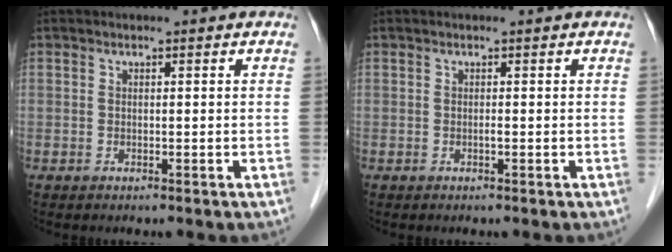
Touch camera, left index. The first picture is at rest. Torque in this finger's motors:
{"motor_torque": [0.21, 0.03, -0.06, 0.00]}